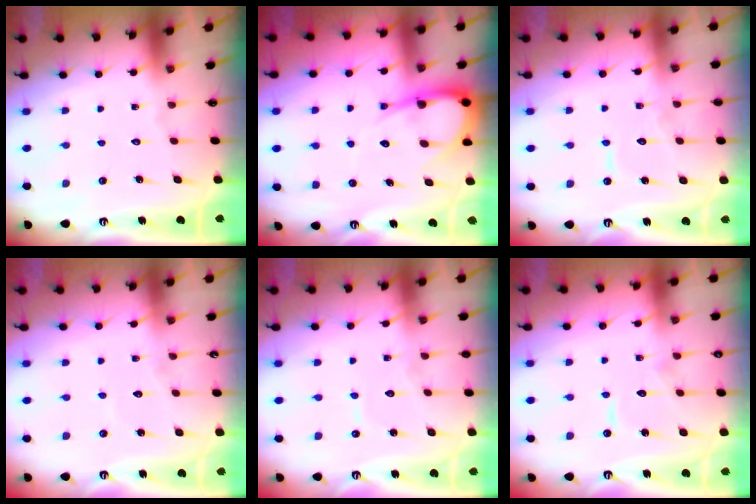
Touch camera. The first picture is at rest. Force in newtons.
{"total": 8.7, "press": 8.6, "slide": 0.7}
{"total": 5.9, "press": 5.8, "slide": 0.6}
{"total": 4.4, "press": 4.4, "slide": 0.4}
{"total": 4.7, "press": 4.7, "slide": 0.3}
{"total": 7.9, "press": 7.9, "slide": 0.6}